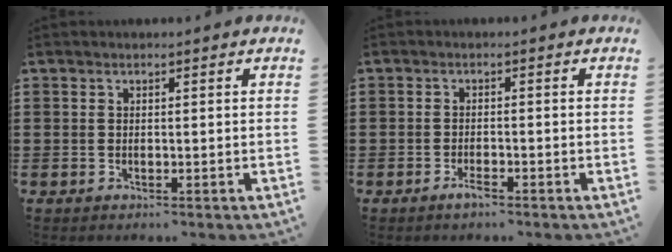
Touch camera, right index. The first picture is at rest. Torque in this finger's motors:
{"motor_torque": [1.22, 0.92, 0.02, 0.00]}